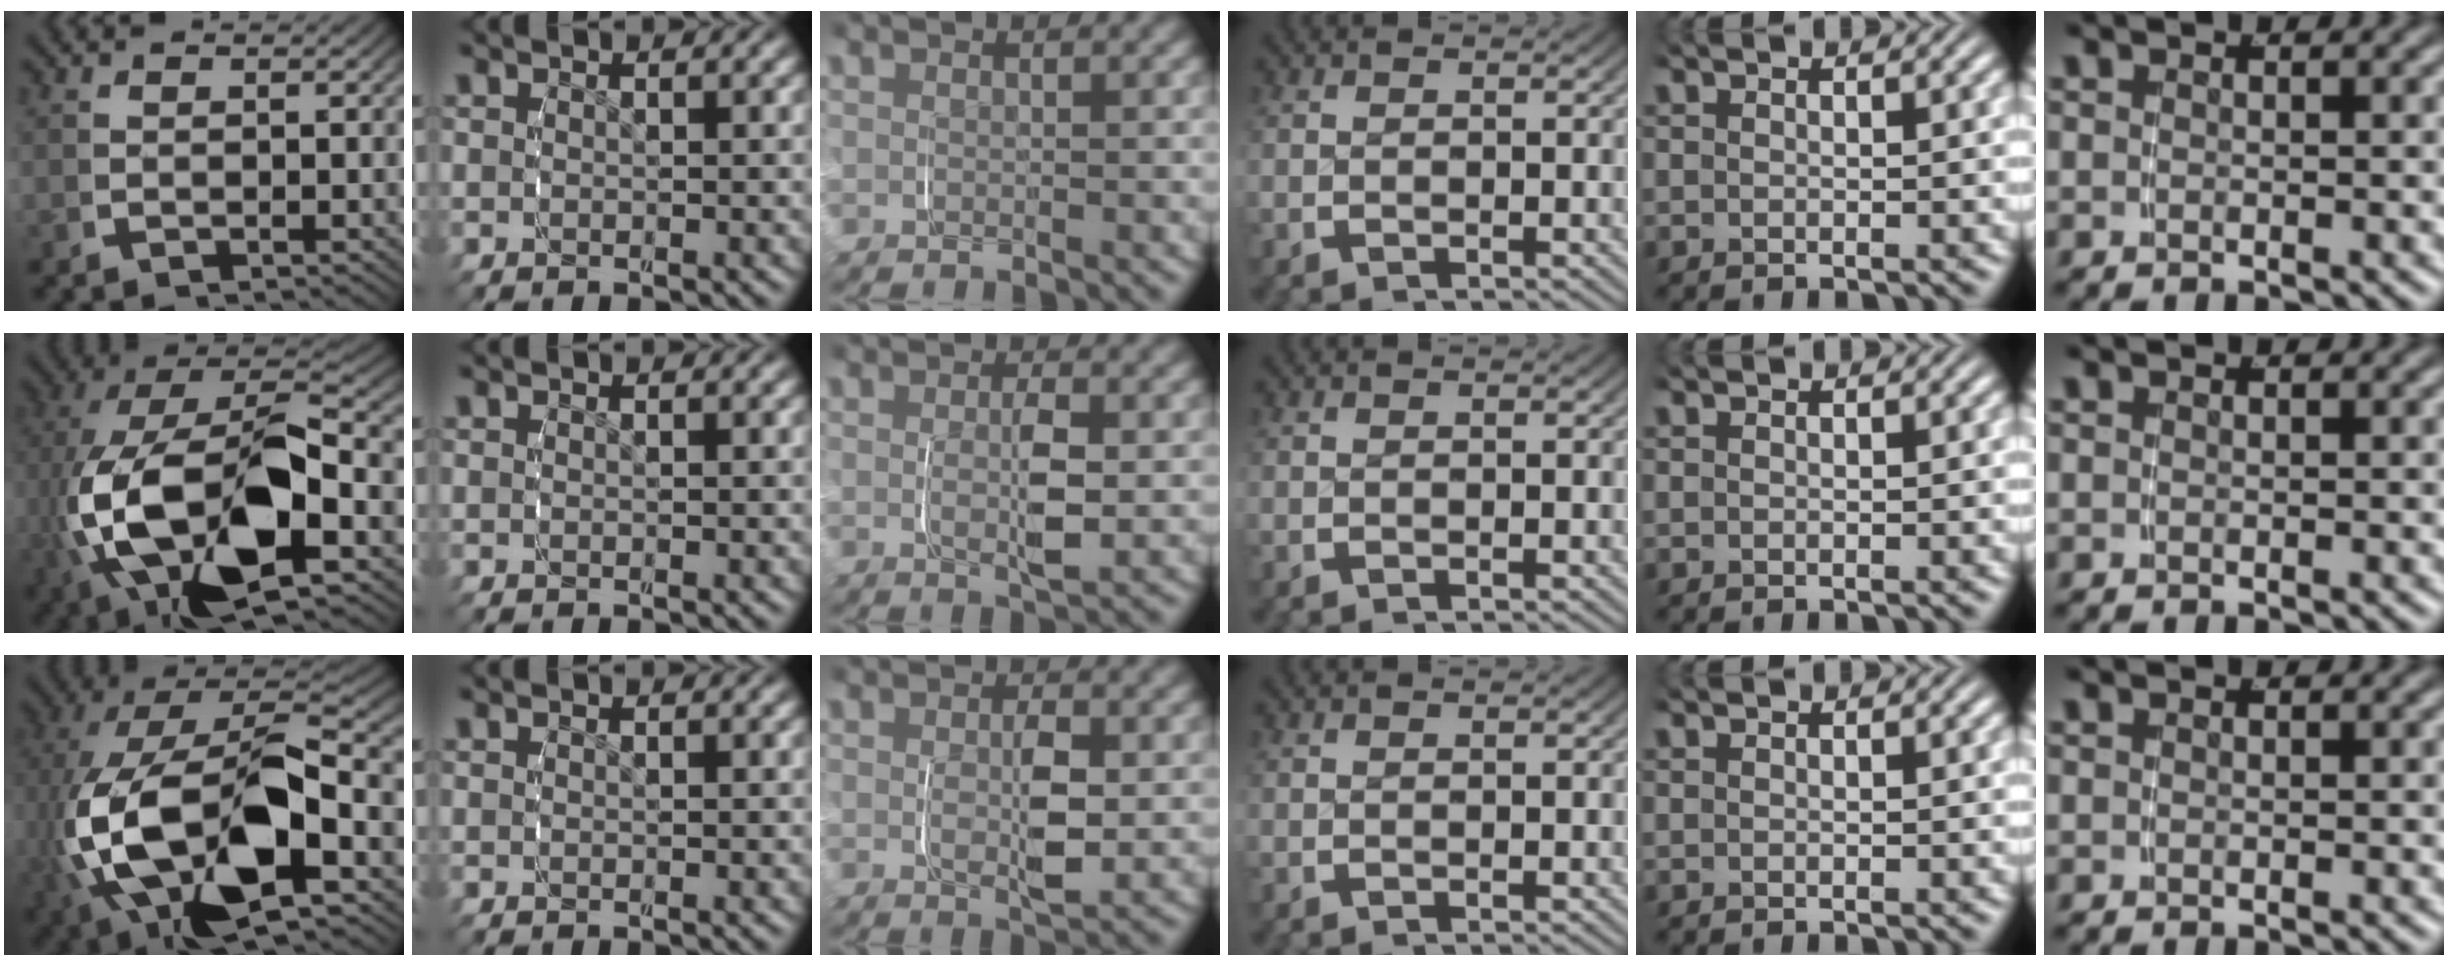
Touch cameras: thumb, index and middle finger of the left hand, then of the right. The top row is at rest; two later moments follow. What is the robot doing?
{"motion": "grasp_and_lifting", "object": "jar lid"}